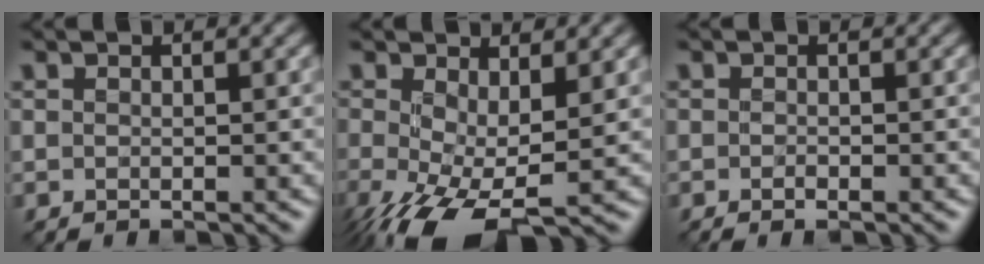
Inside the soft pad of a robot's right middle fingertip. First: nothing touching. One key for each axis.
{"total": 8.4, "fx": -2.2, "fy": 4.1, "fz": 6.9, "tx": -0.161, "ty": -0.027, "tz": -0.030}
{"total": 1.1, "fx": -0.6, "fy": 0.3, "fz": 0.8, "tx": -0.016, "ty": -0.002, "tz": -0.011}